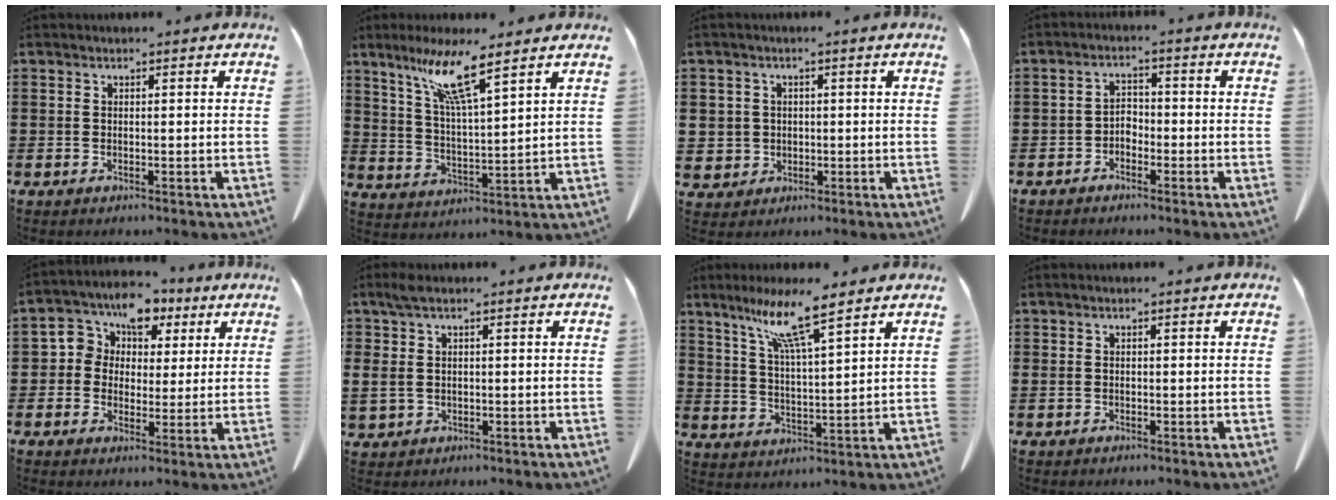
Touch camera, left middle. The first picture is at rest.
{"total": 9.4, "force": [6.7, 0.6, 6.6], "torque": [-0.147, -0.016, 0.115]}
{"total": 3.2, "force": [0.1, 3.2, 0.3], "torque": [-0.029, 0.007, -0.003]}
{"total": 2.2, "force": [-1.7, 1.2, 0.7], "torque": [-0.018, 0.007, -0.038]}
{"total": 6.2, "force": [2.7, 5.4, 1.7], "torque": [-0.060, 0.001, 0.042]}
{"total": 3.1, "force": [1.1, 1.8, 2.3], "torque": [-0.066, 0.003, 0.015]}
{"total": 9.5, "force": [7.1, 0.5, 6.3], "torque": [-0.142, -0.022, 0.123]}
{"total": 0.5, "force": [0.0, 0.3, 0.4], "torque": [-0.011, 0.003, -0.002]}